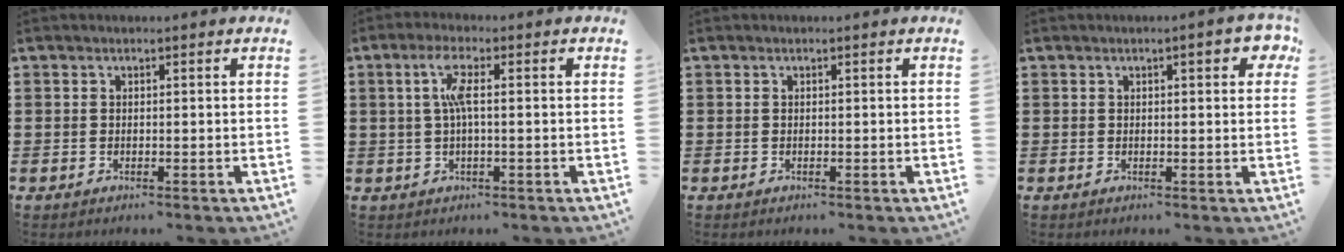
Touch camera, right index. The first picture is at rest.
{"total": 4.5, "force": [0.6, 0.6, 4.4], "torque": [-0.086, 0.004, 0.006]}
{"total": 0.0}
{"total": 3.0, "force": [1.1, 0.7, 2.8], "torque": [-0.039, 0.001, 0.013]}